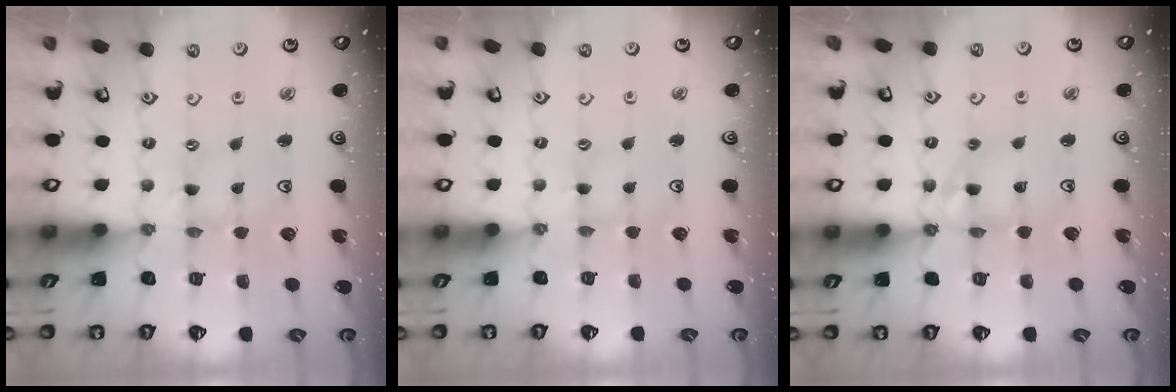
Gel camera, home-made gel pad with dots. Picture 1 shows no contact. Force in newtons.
{"total": 1.8, "press": 1.8, "slide": 0.2}
{"total": 9.2, "press": 9.2, "slide": 0.7}